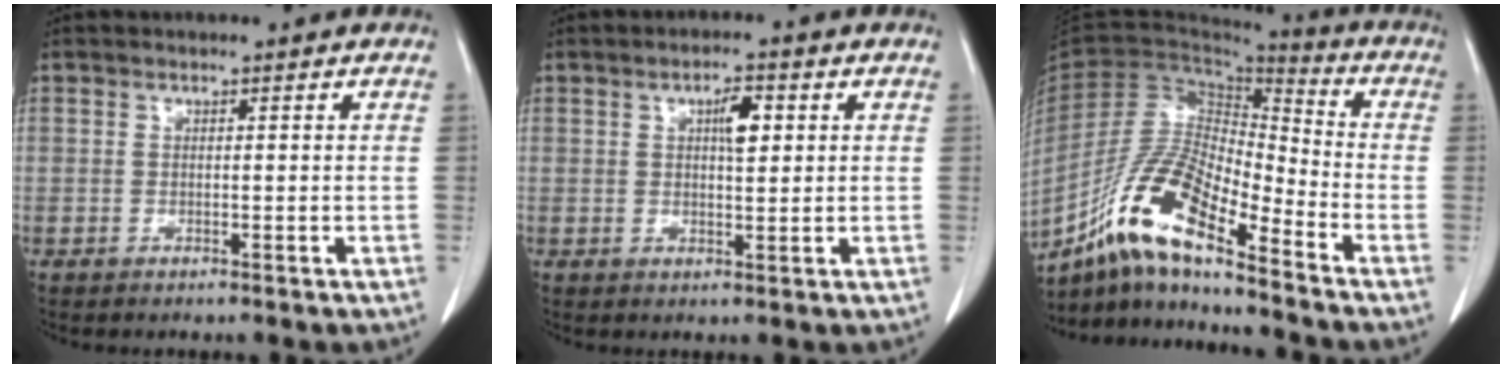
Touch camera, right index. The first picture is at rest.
{"total": 3.8, "force": [1.1, 1.2, 3.4], "torque": [-0.057, 0.005, 0.018]}
{"total": 14.4, "force": [-9.6, 2.6, 10.5], "torque": [-0.208, 0.001, -0.177]}